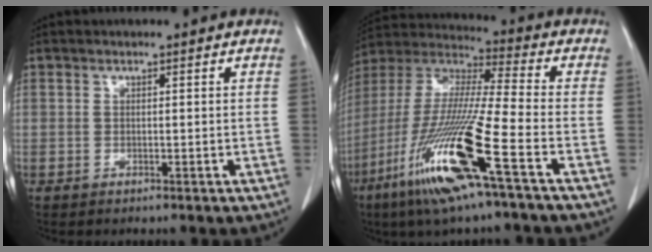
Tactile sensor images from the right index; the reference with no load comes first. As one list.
[{"total": 19.5, "force": [-9.0, 0.2, 17.3], "torque": [-0.388, -0.046, -0.181]}]